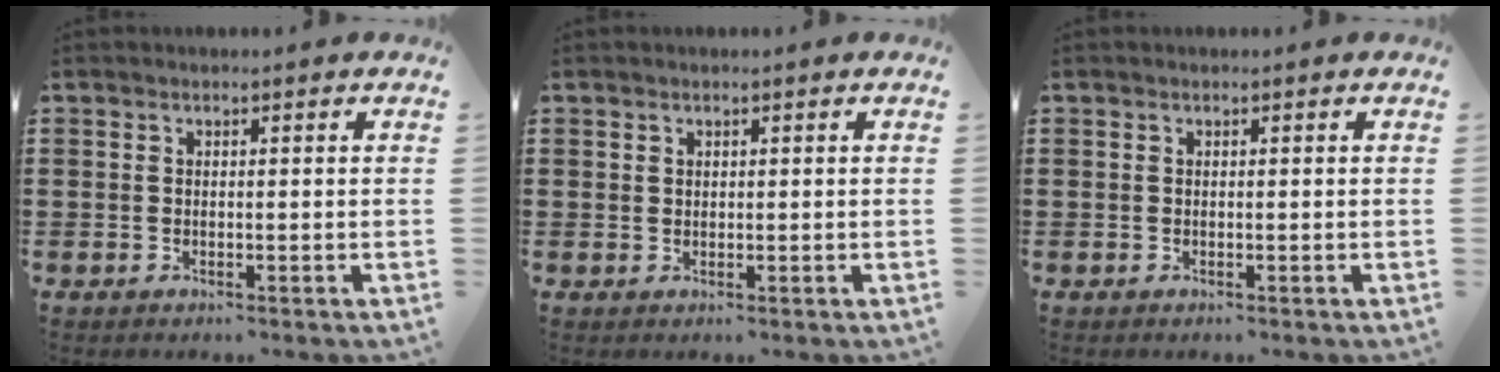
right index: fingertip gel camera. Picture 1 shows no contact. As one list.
[{"total": 0.8, "force": [0.5, 0.6, 0.1], "torque": [-0.005, 0.001, 0.010]}, {"total": 0.0}]